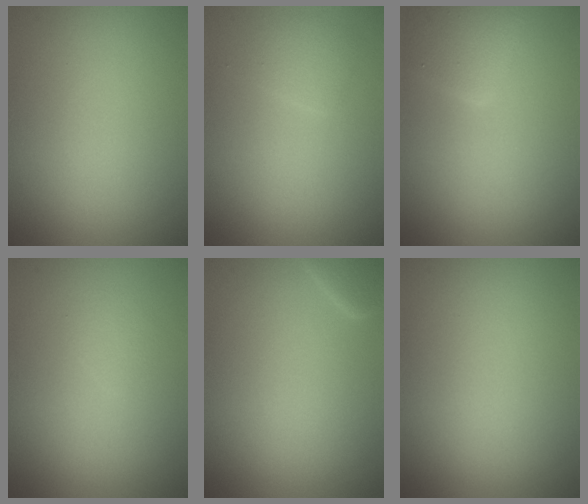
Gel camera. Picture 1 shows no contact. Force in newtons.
{"total": 1.3, "press": 1.3, "slide": 0.1}
{"total": 2.8, "press": 2.8, "slide": 0.1}
{"total": 0.8, "press": 0.8, "slide": 0.0}
{"total": 1.7, "press": 1.7, "slide": 0.2}
{"total": 0.0}